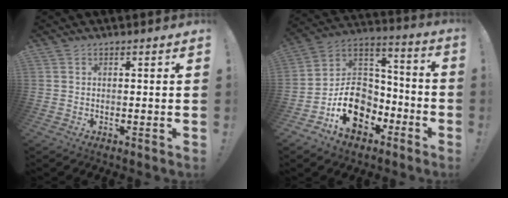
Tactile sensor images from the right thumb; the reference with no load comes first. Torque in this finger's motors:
{"motor_torque": [2.82, 1.33, 1.36, -1.41, 0.10]}